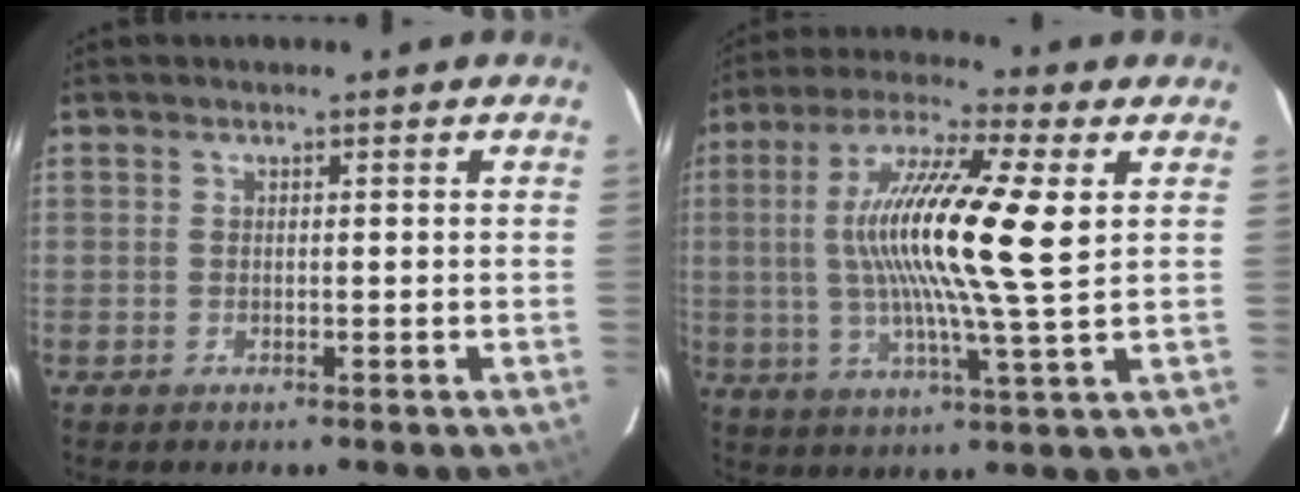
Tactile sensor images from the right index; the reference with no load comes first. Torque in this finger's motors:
{"motor_torque": [1.19, -0.37, 1.05, 0.21]}